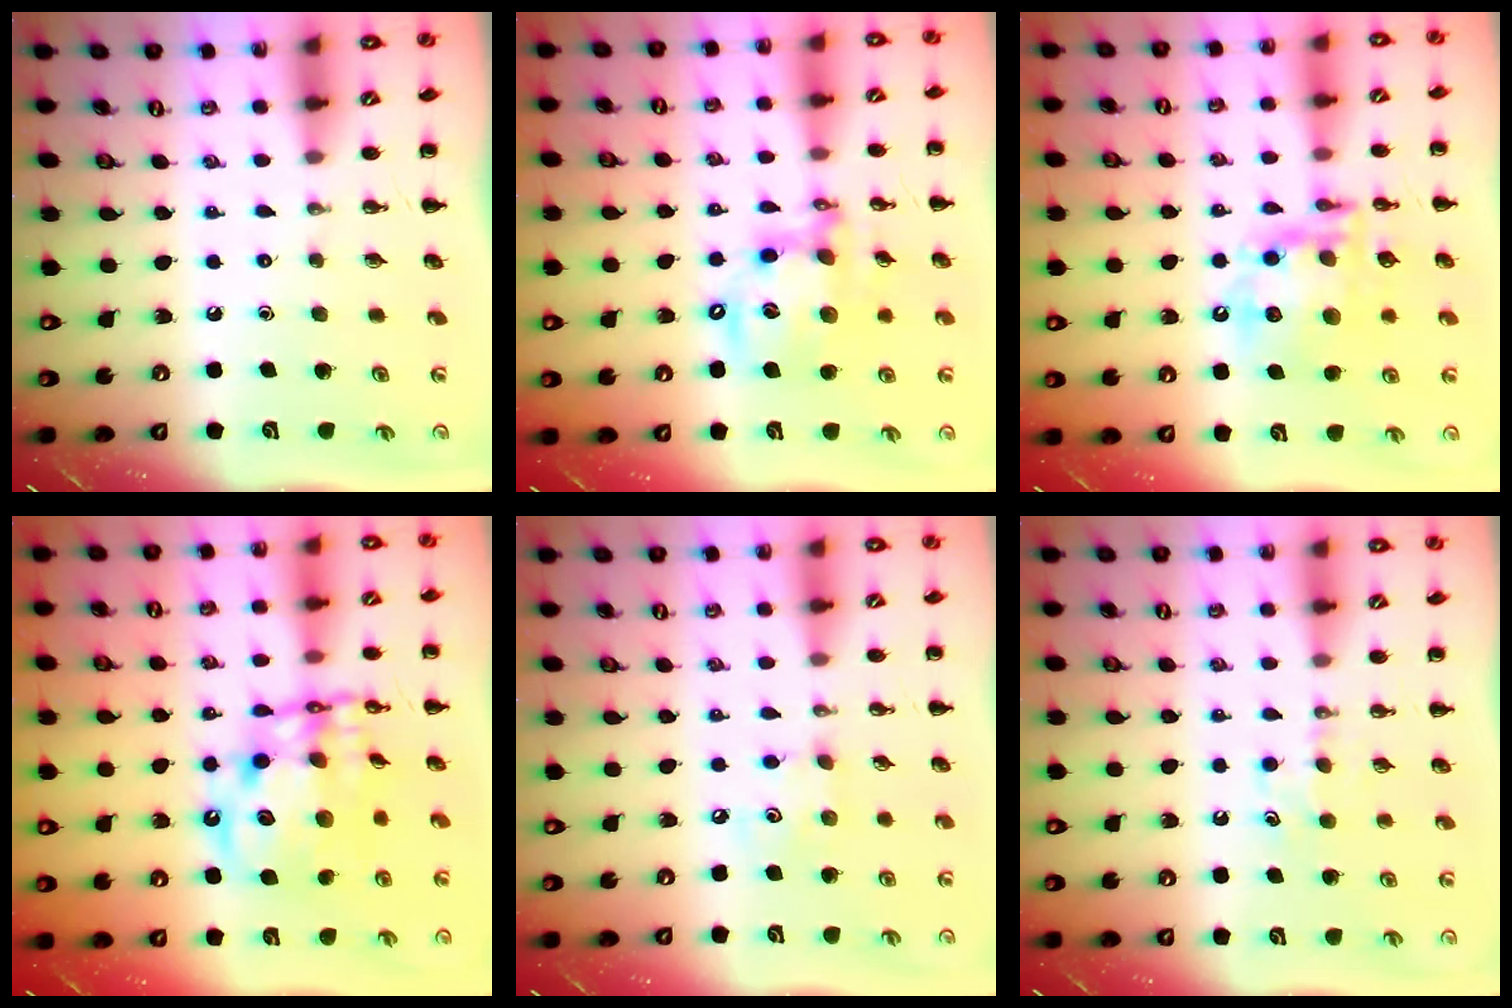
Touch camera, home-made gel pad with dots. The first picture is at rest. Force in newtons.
{"total": 13.7, "press": 13.3, "slide": 3.4}
{"total": 15.6, "press": 15.3, "slide": 3.1}
{"total": 16.4, "press": 15.9, "slide": 4.2}
{"total": 4.8, "press": 4.7, "slide": 0.9}
{"total": 4.8, "press": 4.6, "slide": 1.2}